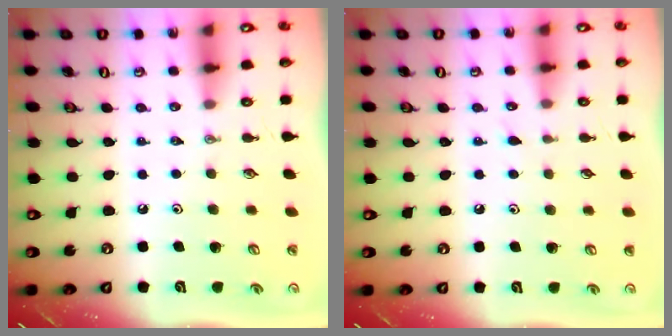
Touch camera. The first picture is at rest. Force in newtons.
{"total": 4.9, "press": 4.8, "slide": 0.5}